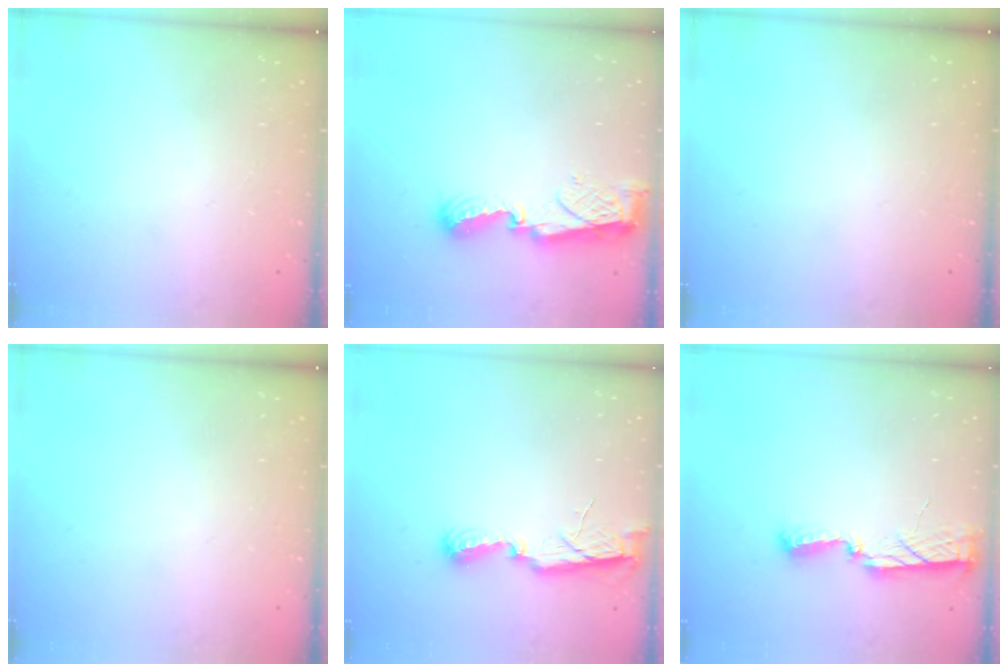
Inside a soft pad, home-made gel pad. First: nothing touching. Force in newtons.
{"total": 8.1, "press": 8.1, "slide": 0.9}
{"total": 0.0}
{"total": 0.0}
{"total": 7.0, "press": 7.0, "slide": 0.5}
{"total": 8.1, "press": 8.0, "slide": 0.5}